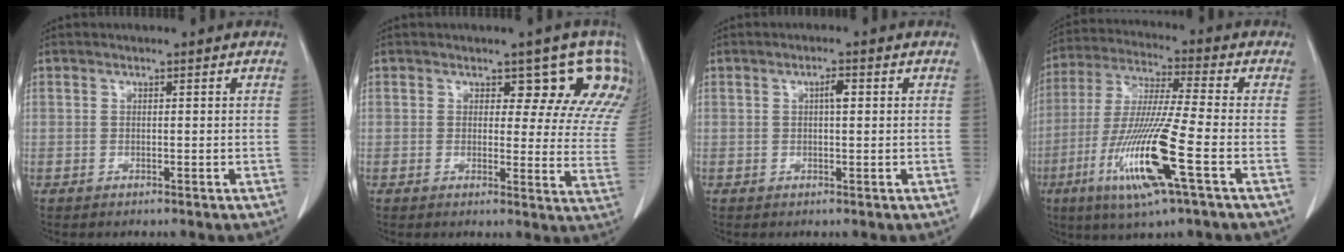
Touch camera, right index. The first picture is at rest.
{"total": 10.4, "force": [7.5, 4.5, 5.6], "torque": [-0.035, -0.018, 0.054]}
{"total": 1.7, "force": [0.4, 0.4, 1.6], "torque": [-0.028, 0.004, 0.006]}
{"total": 15.5, "force": [-5.8, 0.0, 14.4], "torque": [-0.300, -0.025, -0.112]}